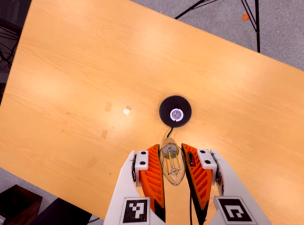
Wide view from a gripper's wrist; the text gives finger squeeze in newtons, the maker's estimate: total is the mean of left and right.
{"total": 20.2, "left": 22.8, "right": 17.6}